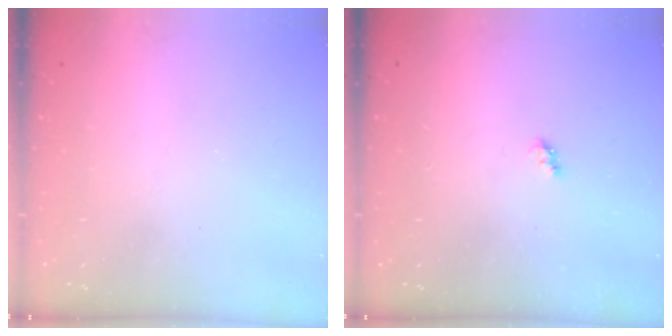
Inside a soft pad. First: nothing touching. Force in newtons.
{"total": 2.6, "press": 2.6, "slide": 0.4}